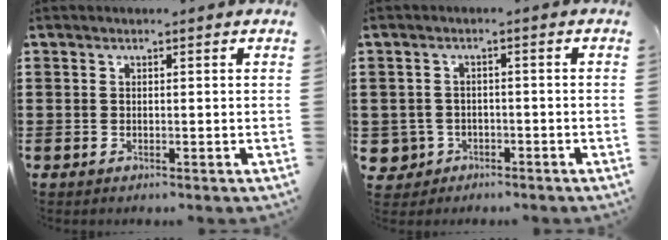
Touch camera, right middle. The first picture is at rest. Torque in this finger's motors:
{"motor_torque": [0.31, 0.08, 0.01, 0.00]}